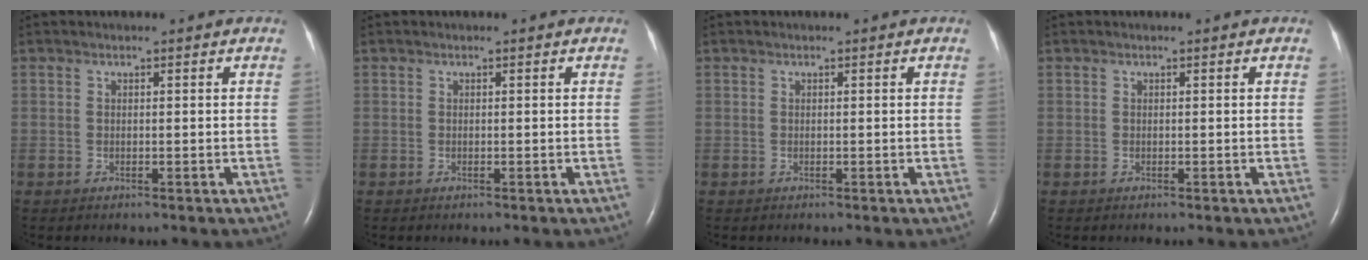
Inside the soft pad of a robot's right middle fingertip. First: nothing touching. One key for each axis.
{"total": 0.0}
{"total": 0.0}
{"total": 0.0}